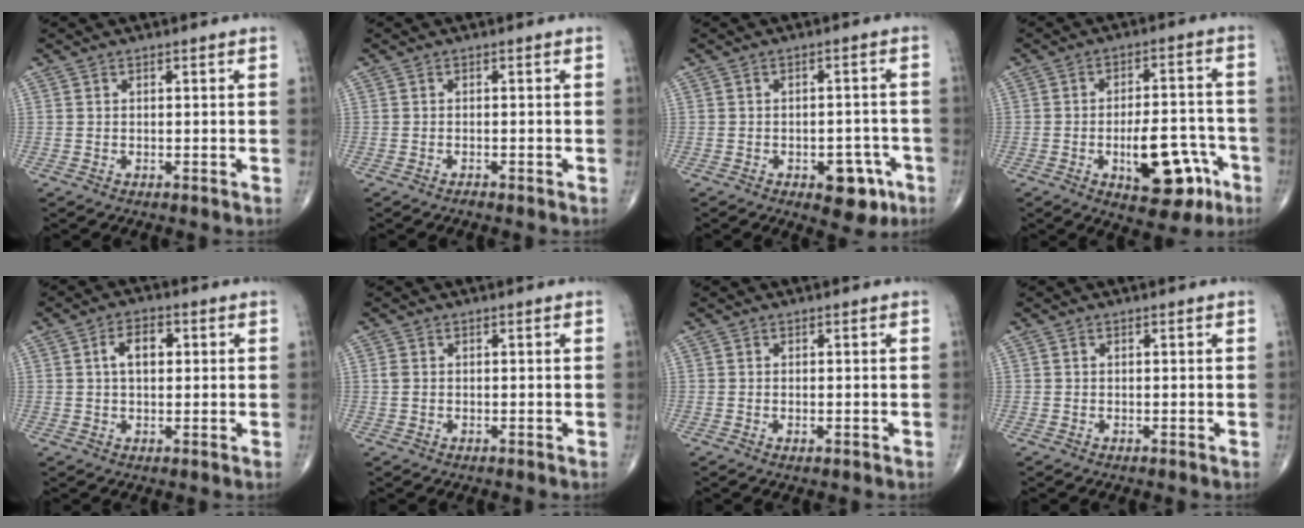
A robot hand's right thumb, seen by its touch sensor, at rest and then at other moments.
{"total": 0.7, "force": [-0.6, 0.2, 0.3], "torque": [-0.008, 0.004, -0.010]}
{"total": 7.5, "force": [-3.6, 4.1, 5.1], "torque": [-0.035, 0.023, -0.039]}
{"total": 14.1, "force": [-5.5, 6.6, 11.2], "torque": [-0.133, 0.037, -0.070]}
{"total": 5.6, "force": [1.2, 3.3, 4.3], "torque": [-0.067, 0.009, 0.016]}
{"total": 1.4, "force": [0.1, 1.1, 0.9], "torque": [-0.021, 0.002, 0.003]}
{"total": 0.9, "force": [-0.2, 0.4, 0.8], "torque": [-0.013, -0.003, -0.004]}
{"total": 0.0}